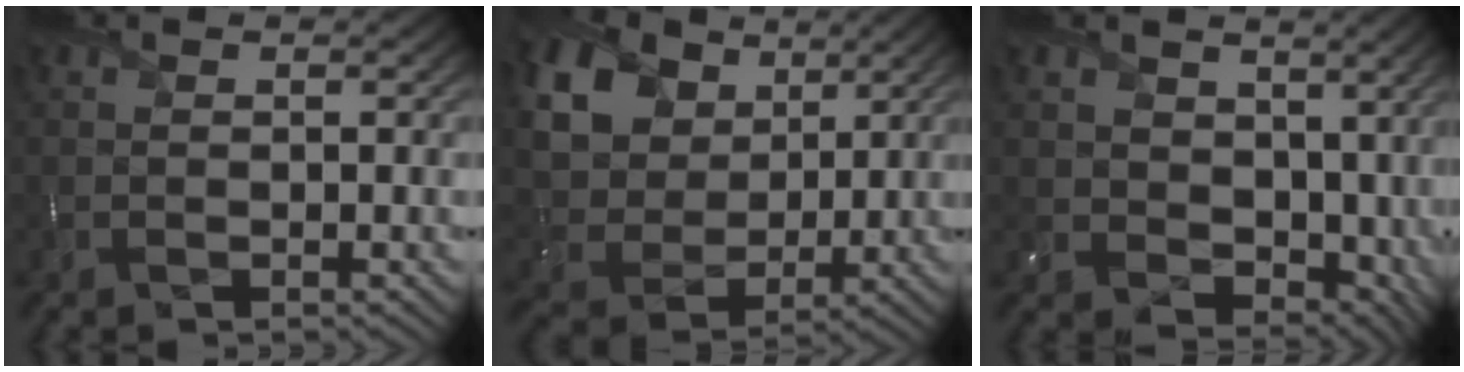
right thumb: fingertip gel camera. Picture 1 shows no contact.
{"total": 18.7, "force": [8.6, 13.7, 9.3], "torque": [-0.286, 0.029, 0.198]}
{"total": 8.5, "force": [2.3, 6.3, 5.2], "torque": [-0.118, -0.025, 0.050]}